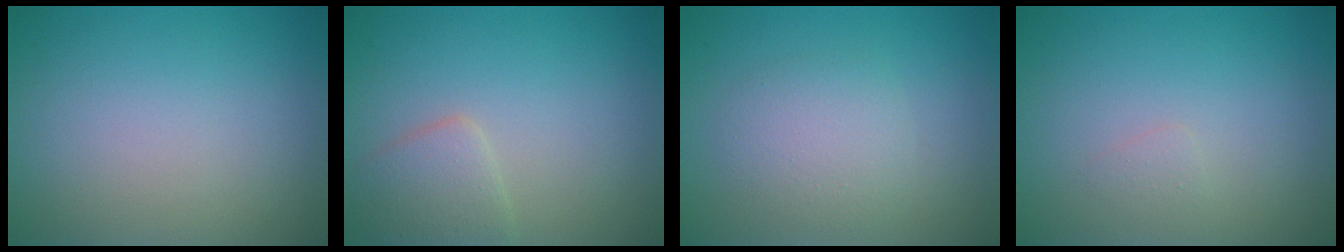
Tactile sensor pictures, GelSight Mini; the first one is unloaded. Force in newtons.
{"total": 2.5, "press": 2.5, "slide": 0.1}
{"total": 2.8, "press": 2.8, "slide": 0.2}
{"total": 0.7, "press": 0.7, "slide": 0.0}